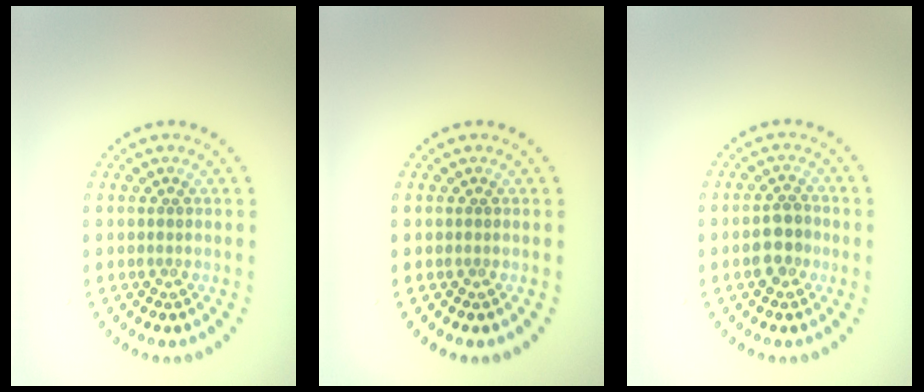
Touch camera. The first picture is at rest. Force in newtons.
{"total": 0.0}
{"total": 2.7, "press": 2.6, "slide": 0.7}